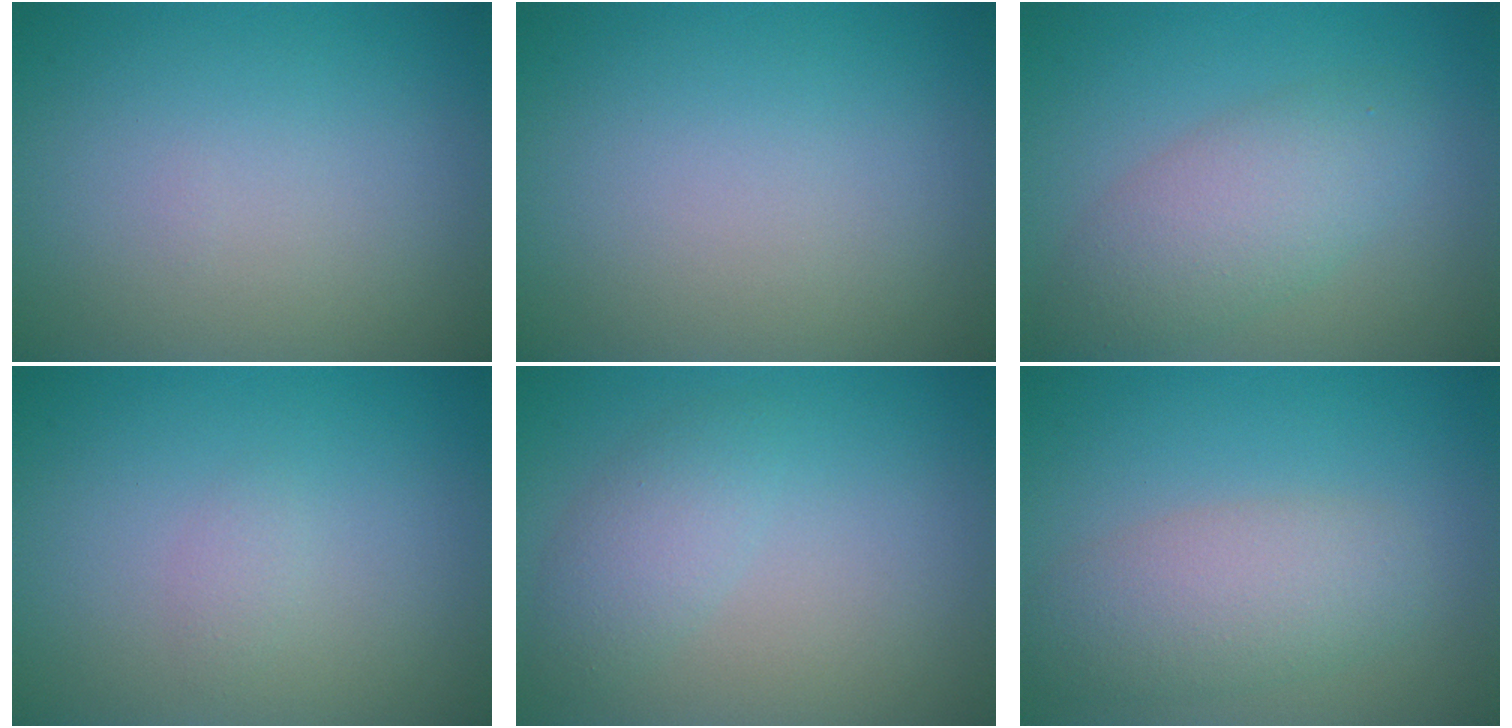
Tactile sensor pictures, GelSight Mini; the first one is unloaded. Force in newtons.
{"total": 0.0}
{"total": 4.4, "press": 4.4, "slide": 0.2}
{"total": 0.8, "press": 0.8, "slide": 0.1}
{"total": 2.4, "press": 2.4, "slide": 0.2}
{"total": 4.2, "press": 4.2, "slide": 0.2}